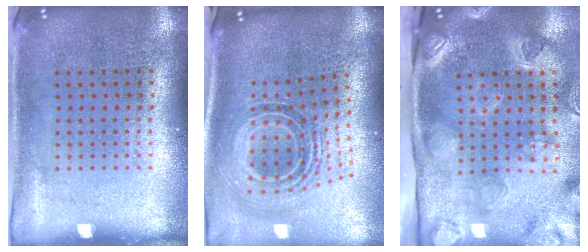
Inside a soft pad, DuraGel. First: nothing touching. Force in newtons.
{"total": 1.7, "press": 1.3, "slide": 1.0}
{"total": 4.1, "press": 3.1, "slide": 2.7}